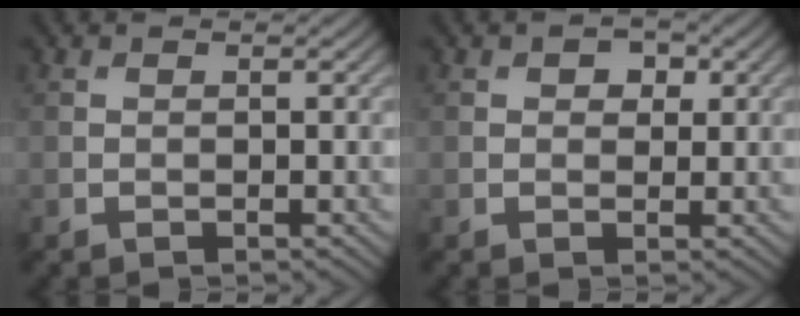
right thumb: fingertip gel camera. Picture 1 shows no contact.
{"total": 2.2, "force": [0.8, 1.5, 1.3], "torque": [-0.017, -0.001, 0.009]}